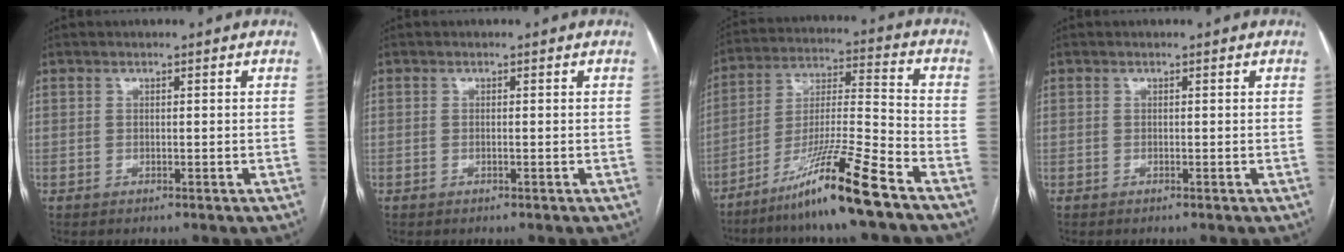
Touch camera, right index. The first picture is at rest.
{"total": 0.0}
{"total": 14.7, "force": [-10.2, -1.3, 10.6], "torque": [-0.198, -0.022, -0.183]}
{"total": 0.0}